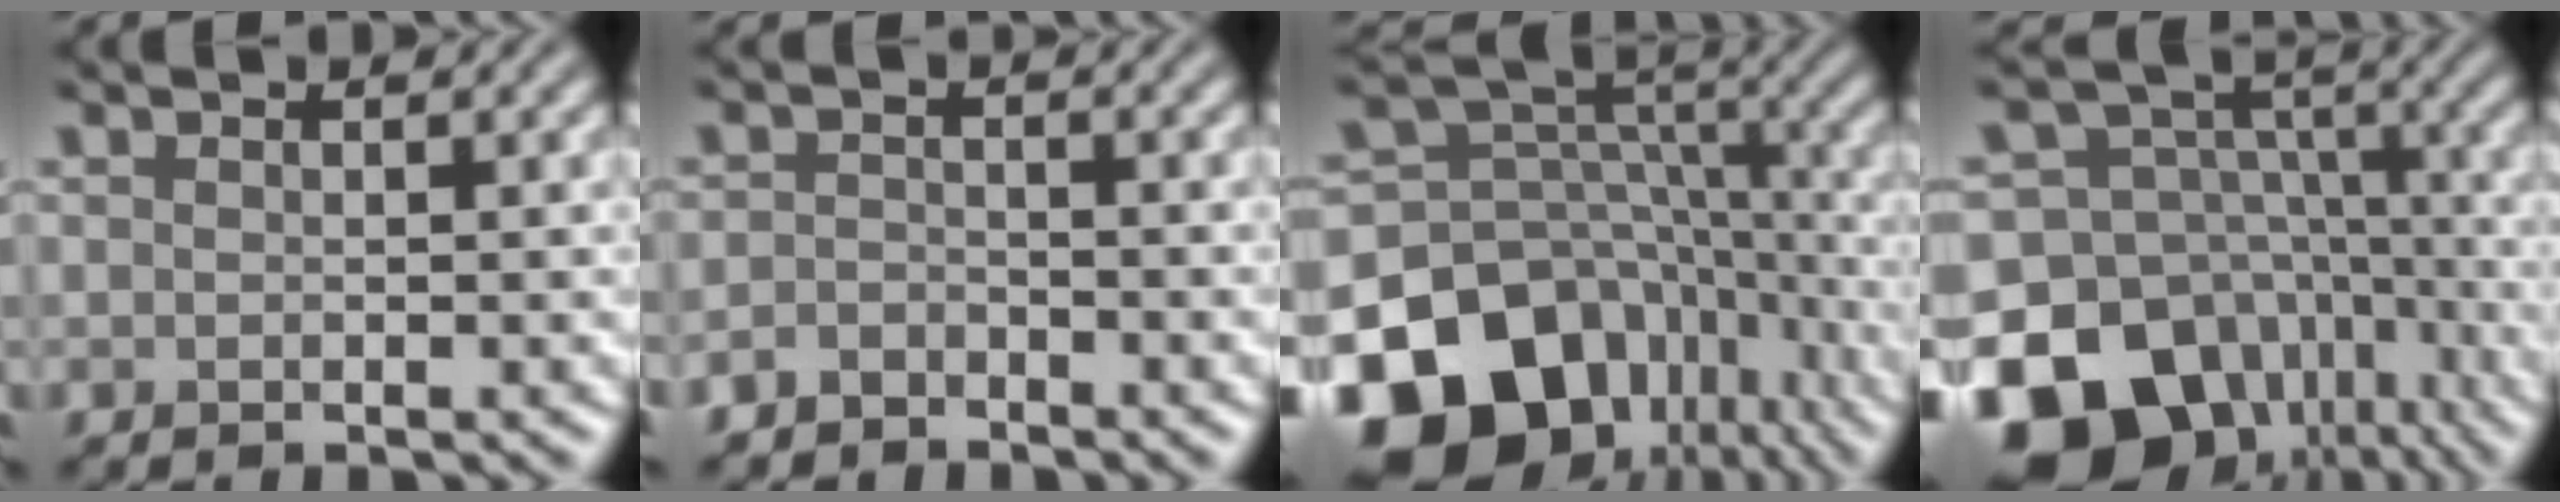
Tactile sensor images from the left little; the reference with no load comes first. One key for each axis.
{"total": 1.7, "fx": -1.6, "fy": 0.7, "fz": 0.1, "tx": 0.000, "ty": 0.003, "tz": -0.034}
{"total": 16.0, "fx": -9.0, "fy": 11.4, "fz": 6.8, "tx": -0.160, "ty": 0.000, "tz": -0.140}
{"total": 17.6, "fx": -9.7, "fy": 13.0, "fz": 6.8, "tx": -0.155, "ty": -0.027, "tz": -0.127}